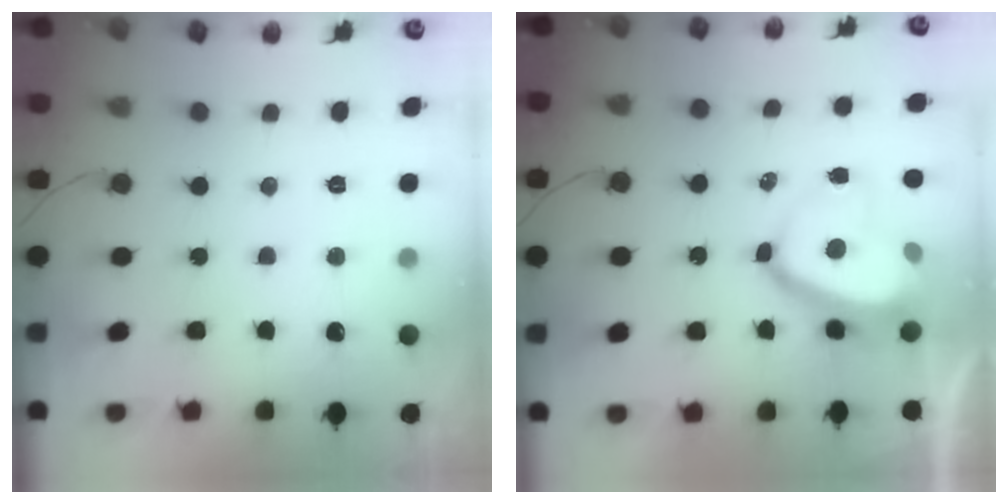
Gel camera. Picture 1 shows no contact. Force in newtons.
{"total": 7.0, "press": 6.9, "slide": 0.9}